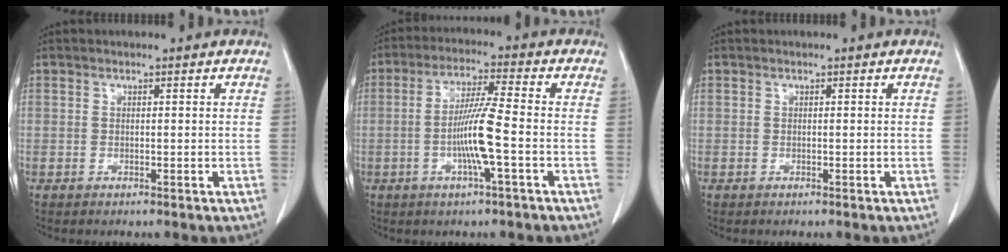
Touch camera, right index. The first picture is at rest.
{"total": 8.3, "force": [-1.9, -0.4, 8.0], "torque": [-0.158, -0.002, -0.039]}
{"total": 0.0}